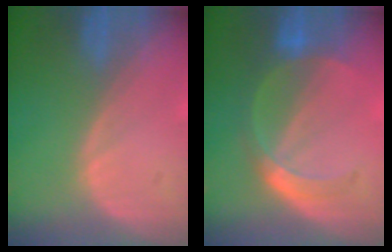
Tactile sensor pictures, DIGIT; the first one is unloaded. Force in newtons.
{"total": 5.6, "press": 5.3, "slide": 1.9}